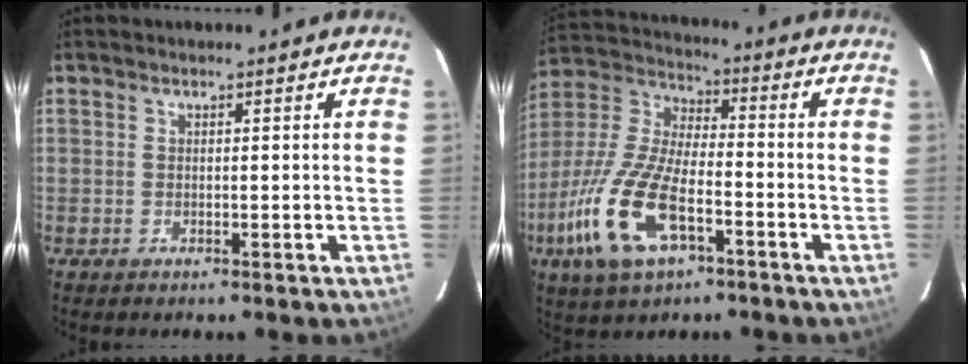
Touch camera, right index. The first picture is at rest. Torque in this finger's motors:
{"motor_torque": [1.83, -0.32, 1.05, 0.21]}